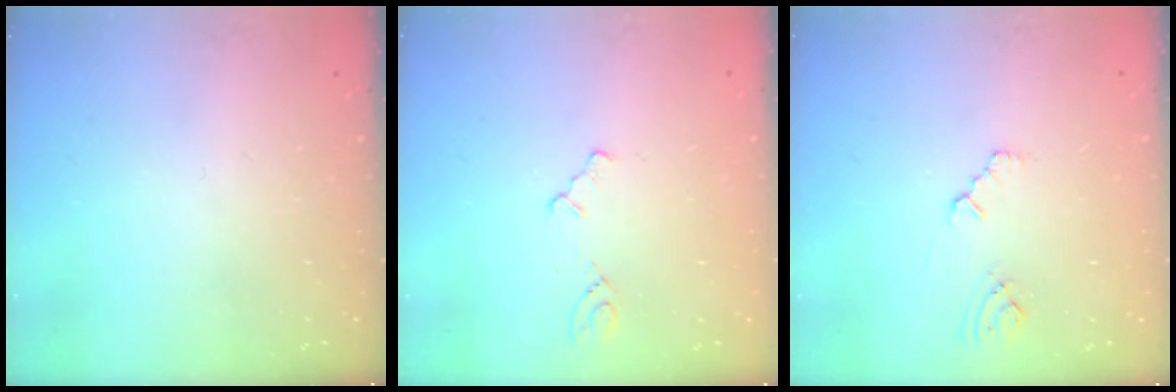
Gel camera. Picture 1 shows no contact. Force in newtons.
{"total": 3.1, "press": 3.1, "slide": 0.4}
{"total": 2.4, "press": 2.3, "slide": 0.4}